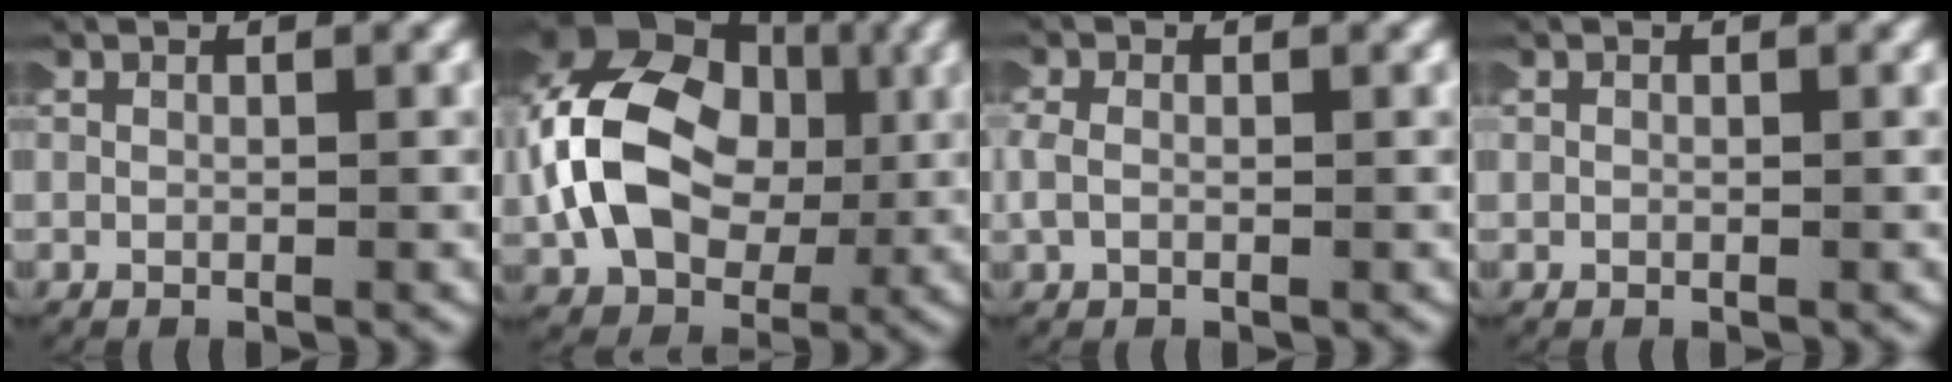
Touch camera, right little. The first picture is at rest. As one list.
[{"total": 12.2, "force": [1.7, 9.1, 7.9], "torque": [-0.188, -0.006, 0.030]}, {"total": 1.7, "force": [0.1, 1.3, 1.1], "torque": [-0.037, -0.003, 0.003]}, {"total": 0.0}]